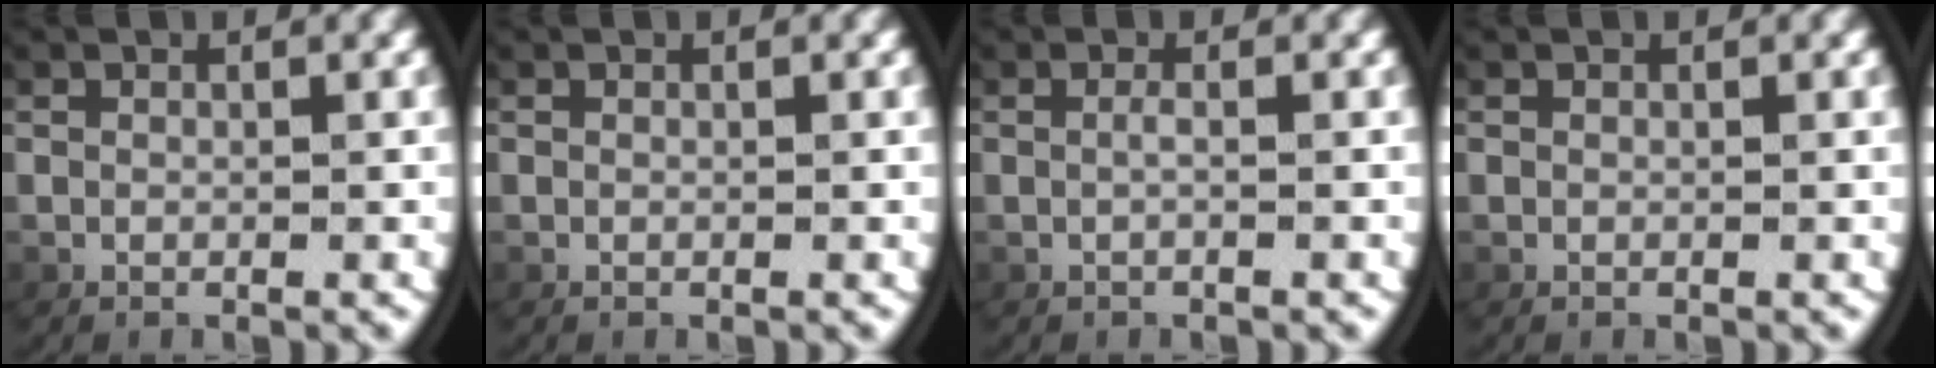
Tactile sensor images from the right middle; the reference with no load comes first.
{"total": 0.0}
{"total": 0.8, "force": [-0.3, -0.3, 0.6], "torque": [-0.019, -0.004, 0.000]}
{"total": 0.0}